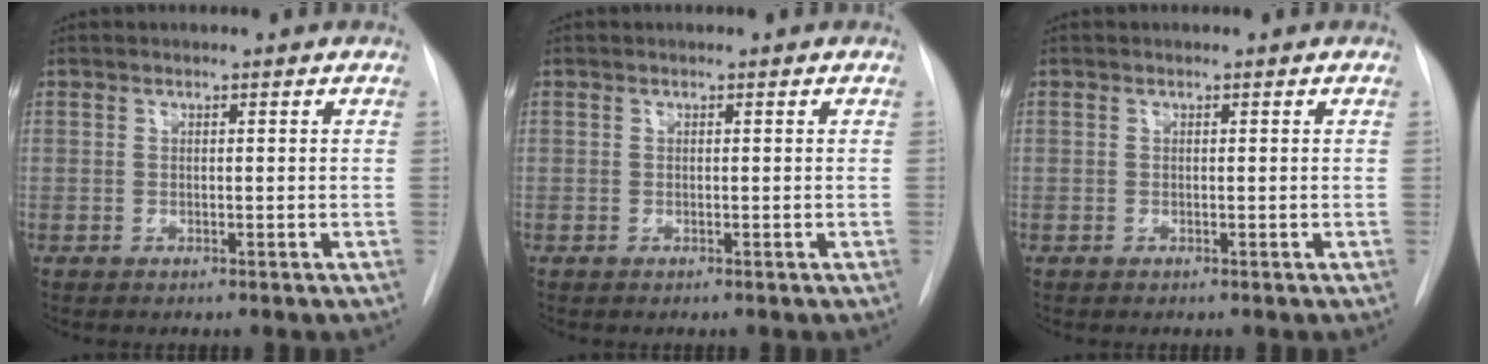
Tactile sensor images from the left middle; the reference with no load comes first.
{"total": 0.0}
{"total": 0.0}